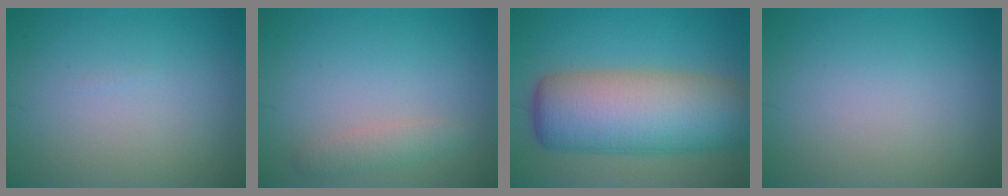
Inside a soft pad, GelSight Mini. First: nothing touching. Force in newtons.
{"total": 1.7, "press": 1.7, "slide": 0.0}
{"total": 12.0, "press": 12.0, "slide": 0.3}
{"total": 0.0}